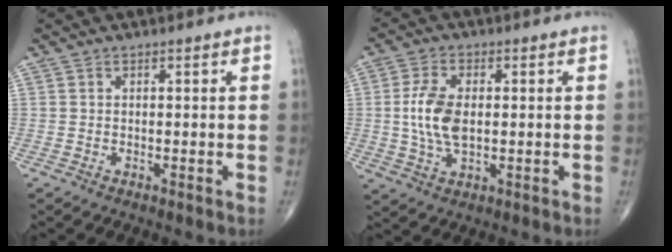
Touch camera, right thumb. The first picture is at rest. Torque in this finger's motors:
{"motor_torque": [1.44, 1.33, 0.83, -0.39, 0.10]}